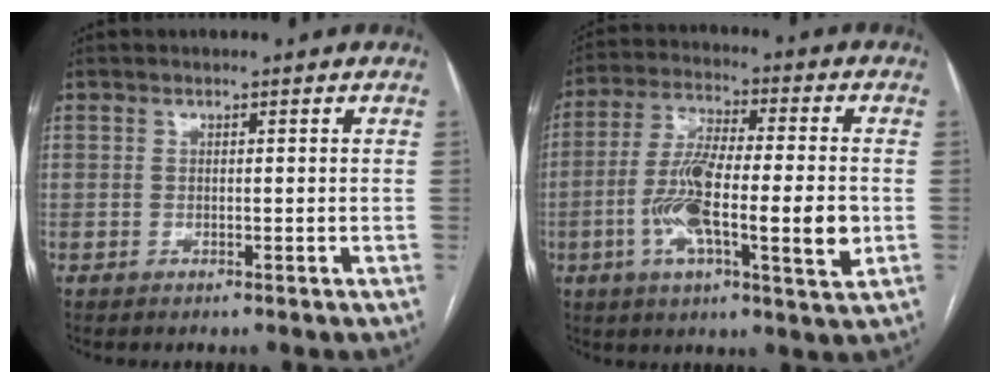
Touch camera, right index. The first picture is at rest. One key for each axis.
{"total": 15.2, "fx": -3.0, "fy": 2.7, "fz": 14.7, "tx": -0.266, "ty": -0.002, "tz": -0.053}